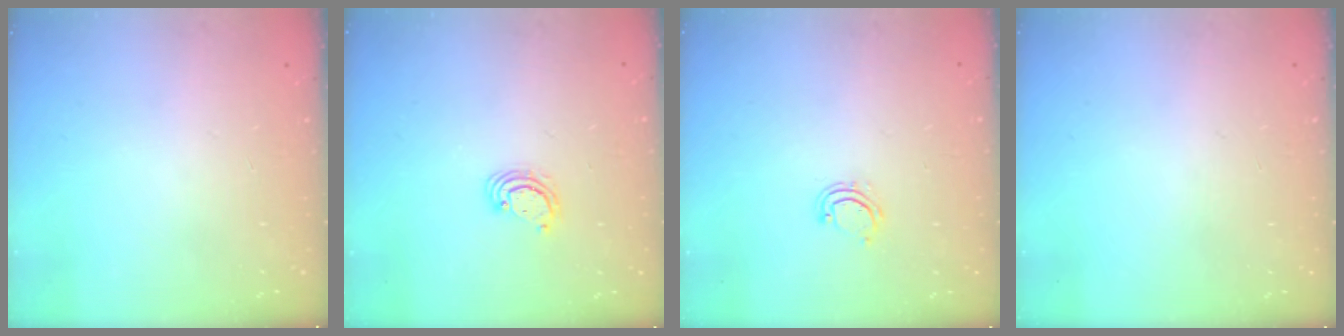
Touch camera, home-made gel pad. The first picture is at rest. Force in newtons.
{"total": 3.3, "press": 3.3, "slide": 0.2}
{"total": 3.9, "press": 3.9, "slide": 0.4}
{"total": 0.0}